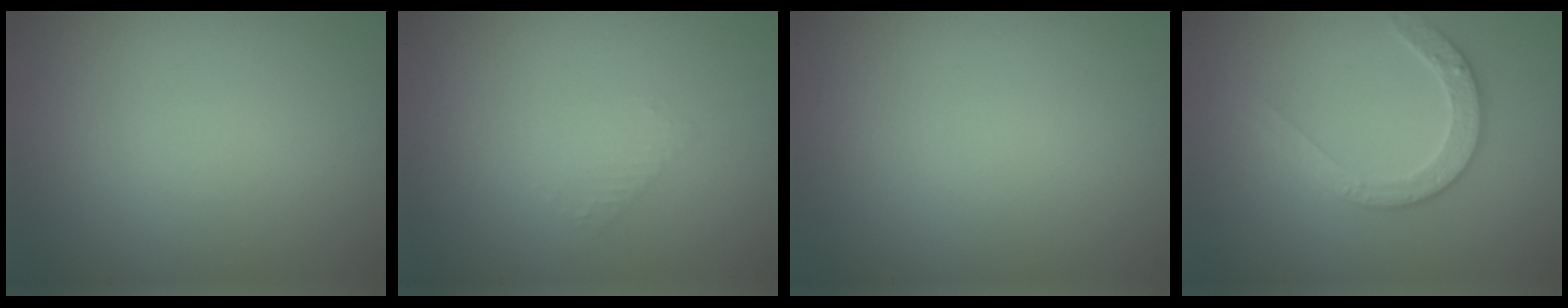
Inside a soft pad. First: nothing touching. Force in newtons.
{"total": 0.9, "press": 0.9, "slide": 0.2}
{"total": 0.0}
{"total": 2.8, "press": 2.7, "slide": 0.6}